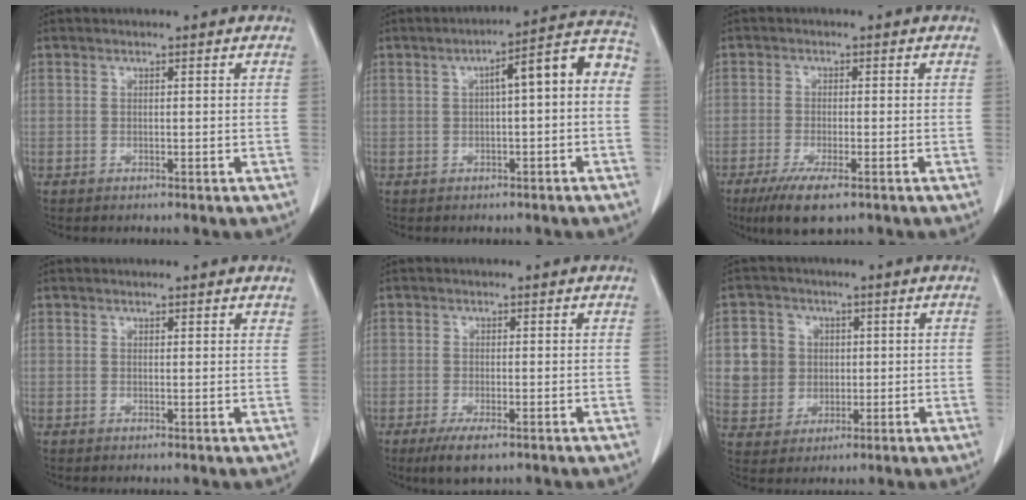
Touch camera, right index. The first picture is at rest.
{"total": 8.6, "force": [0.6, 1.7, 8.4], "torque": [-0.109, 0.039, 0.001]}
{"total": 6.0, "force": [-3.6, 1.6, 4.5], "torque": [-0.085, -0.014, -0.059]}
{"total": 1.5, "force": [1.4, 0.4, 0.5], "torque": [-0.005, -0.002, 0.011]}
{"total": 3.3, "force": [-1.9, 1.2, 2.5], "torque": [-0.049, -0.004, -0.029]}
{"total": 7.0, "force": [1.0, 6.7, 1.5], "torque": [-0.036, 0.019, 0.027]}